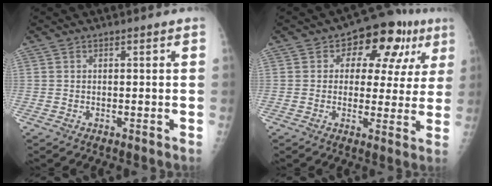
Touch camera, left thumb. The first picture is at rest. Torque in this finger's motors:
{"motor_torque": [0.27, 0.41, 0.16, 0.13, 0.12]}